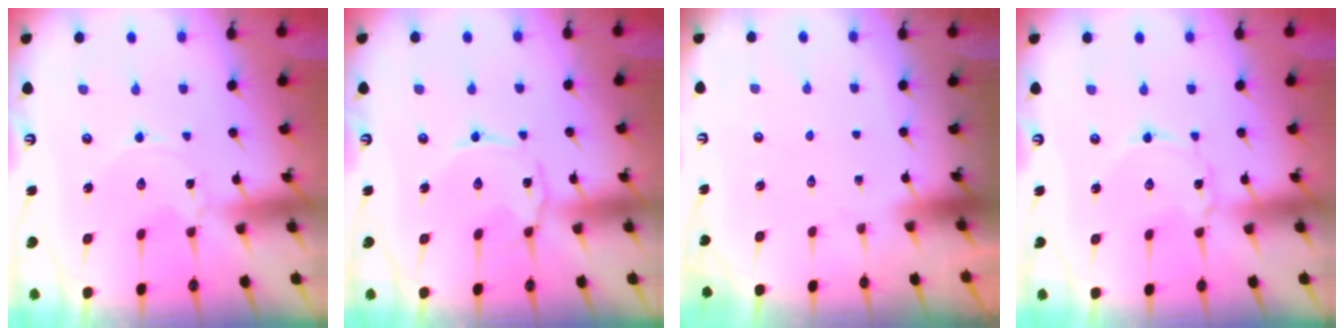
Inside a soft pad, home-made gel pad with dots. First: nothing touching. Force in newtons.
{"total": 2.1, "press": 2.0, "slide": 0.4}
{"total": 0.0}
{"total": 2.0, "press": 2.0, "slide": 0.1}